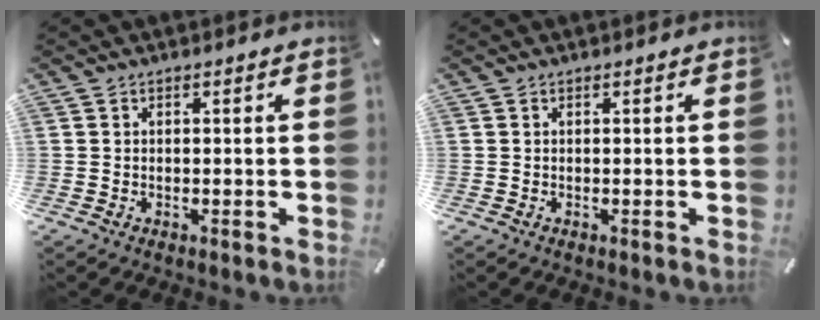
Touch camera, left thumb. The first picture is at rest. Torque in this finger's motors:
{"motor_torque": [-0.05, 0.12, 0.00, -0.04, 0.01]}